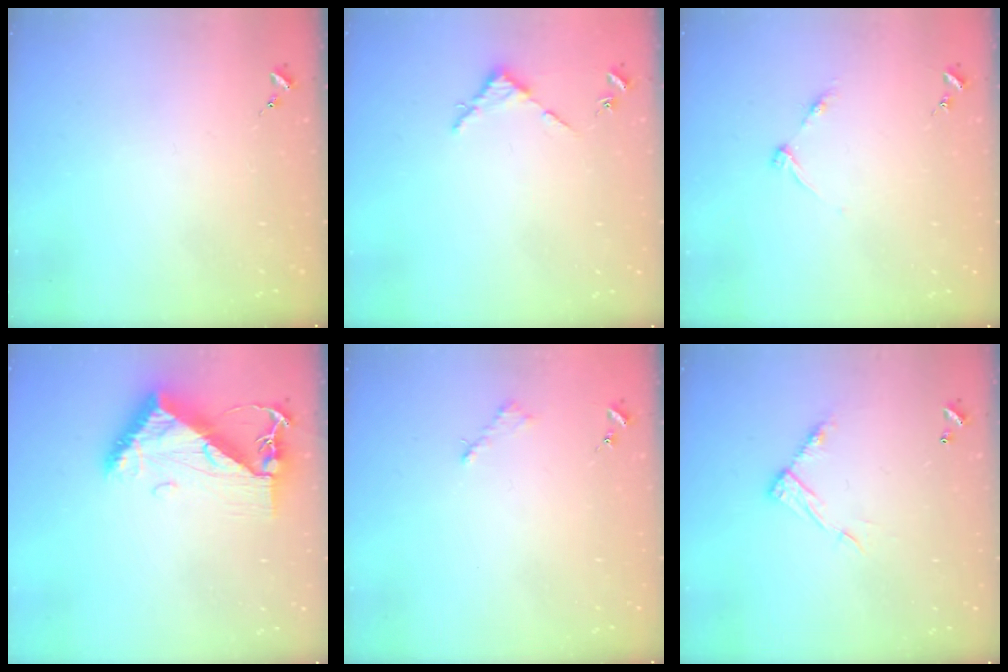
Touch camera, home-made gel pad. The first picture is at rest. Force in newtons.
{"total": 2.7, "press": 2.7, "slide": 0.3}
{"total": 4.6, "press": 4.6, "slide": 0.5}
{"total": 9.5, "press": 9.4, "slide": 1.0}
{"total": 2.6, "press": 2.5, "slide": 0.3}
{"total": 9.4, "press": 9.4, "slide": 0.1}